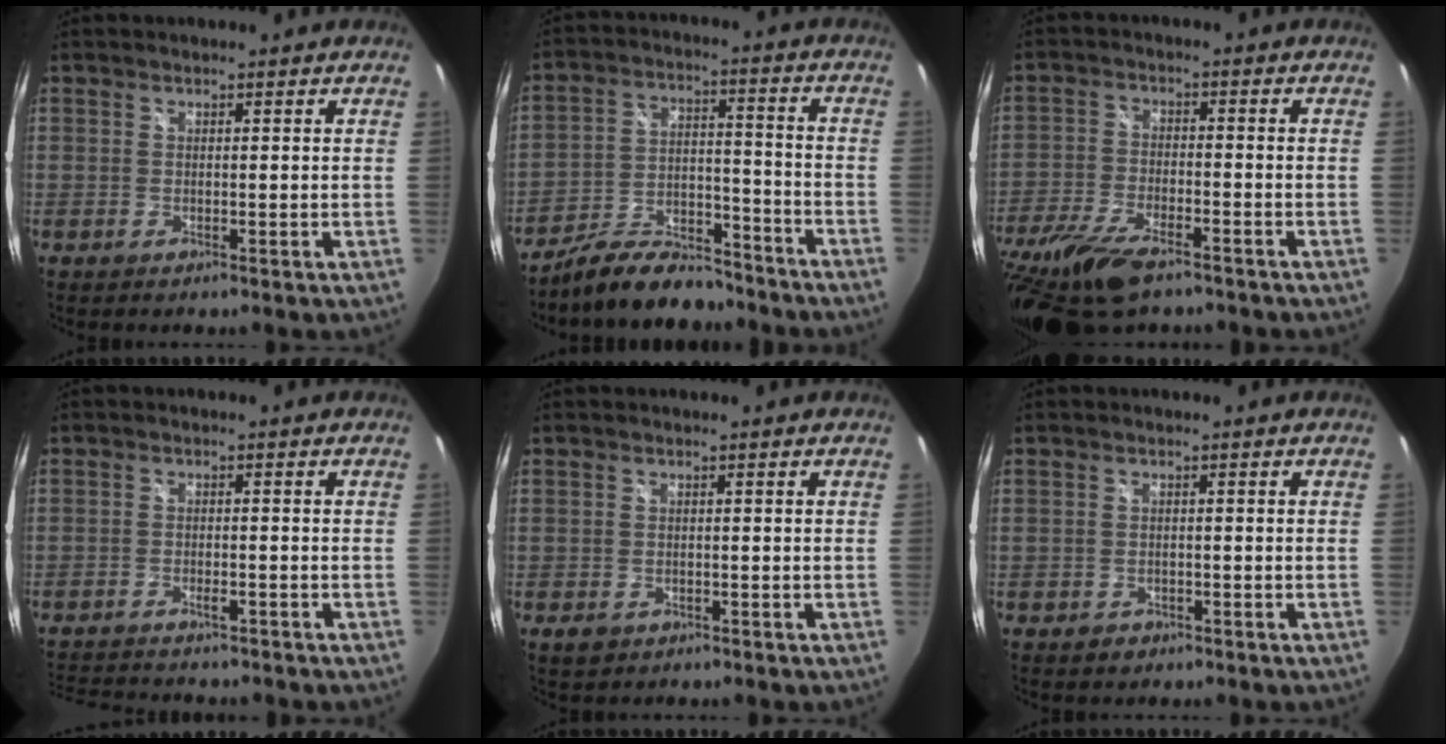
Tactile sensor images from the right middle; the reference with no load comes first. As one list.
[{"total": 11.5, "force": [-10.0, 3.5, 4.5], "torque": [-0.093, 0.015, -0.164]}, {"total": 16.7, "force": [-11.9, 6.1, 9.9], "torque": [-0.228, -0.051, -0.216]}, {"total": 8.8, "force": [-7.8, 1.8, 3.5], "torque": [-0.085, -0.014, -0.120]}, {"total": 1.7, "force": [-0.9, 1.1, 0.9], "torque": [-0.017, -0.006, -0.014]}, {"total": 1.1, "force": [-0.8, 0.7, 0.3], "torque": [-0.007, -0.003, -0.009]}]